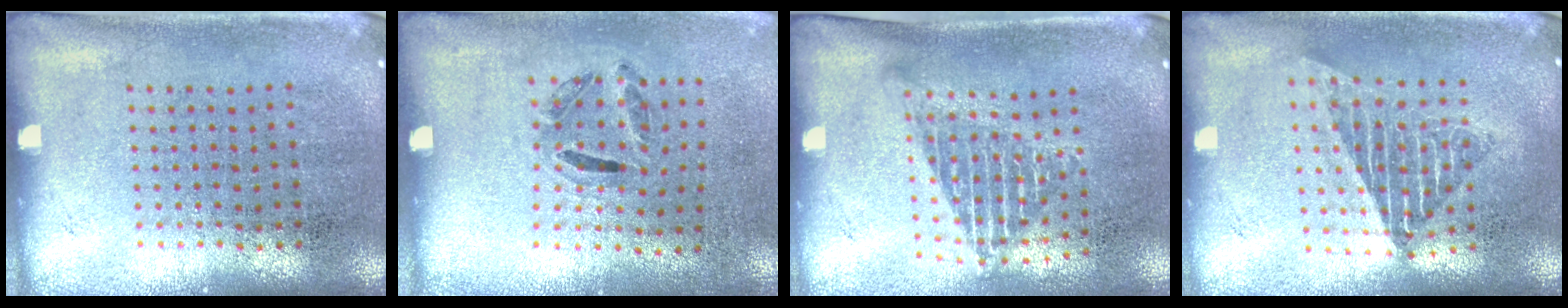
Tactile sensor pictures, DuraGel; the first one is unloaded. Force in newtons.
{"total": 1.2, "press": 0.6, "slide": 1.0}
{"total": 1.4, "press": 1.1, "slide": 0.8}
{"total": 1.5, "press": 1.3, "slide": 0.8}